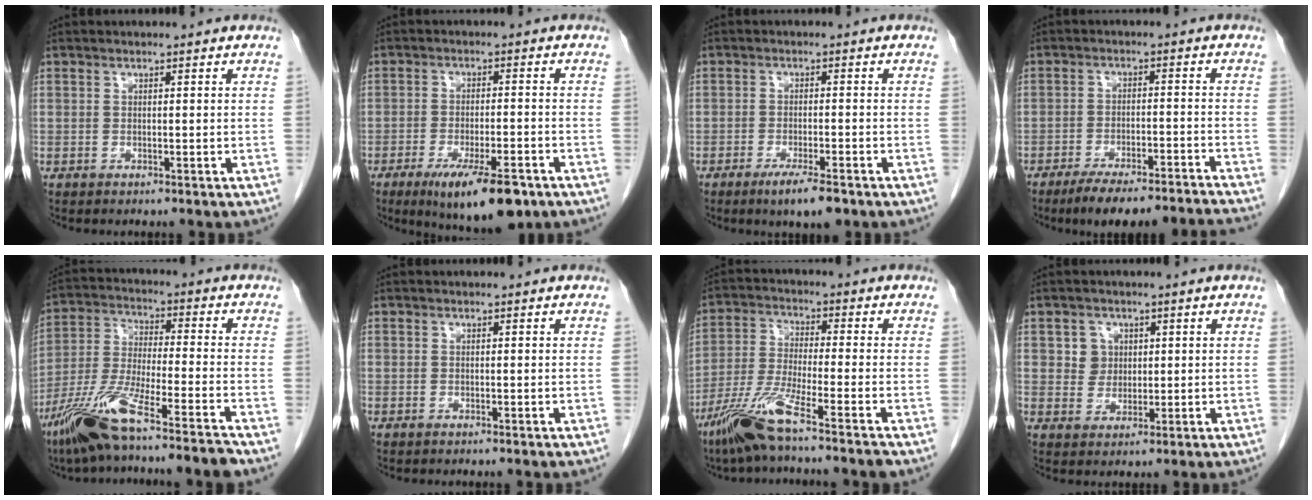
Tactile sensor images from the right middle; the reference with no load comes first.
{"total": 11.3, "force": [-7.1, 2.7, 8.4], "torque": [-0.128, -0.017, -0.106]}
{"total": 5.3, "force": [-3.5, 0.9, 3.9], "torque": [-0.067, -0.009, -0.053]}
{"total": 12.6, "force": [-11.4, 0.2, 5.4], "torque": [-0.067, 0.003, -0.165]}
{"total": 14.4, "force": [-10.7, -0.5, 9.6], "torque": [-0.195, -0.028, -0.193]}
{"total": 0.0}
{"total": 9.4, "force": [-6.6, -0.9, 6.7], "torque": [-0.143, -0.029, -0.132]}
{"total": 4.0, "force": [1.4, 3.8, 0.4], "torque": [-0.005, 0.007, 0.026]}